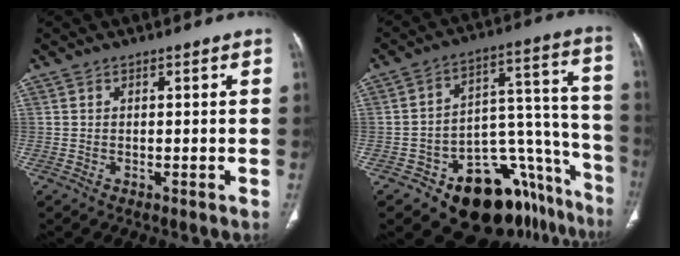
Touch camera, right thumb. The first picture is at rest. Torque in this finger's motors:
{"motor_torque": [1.30, -0.82, 0.33, -0.98, 0.25]}